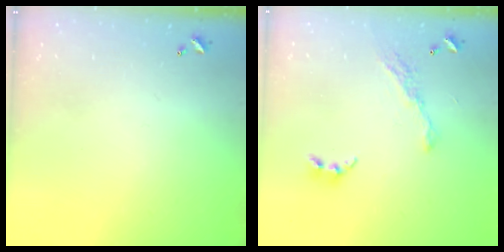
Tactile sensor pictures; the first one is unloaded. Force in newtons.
{"total": 10.4, "press": 10.3, "slide": 1.2}